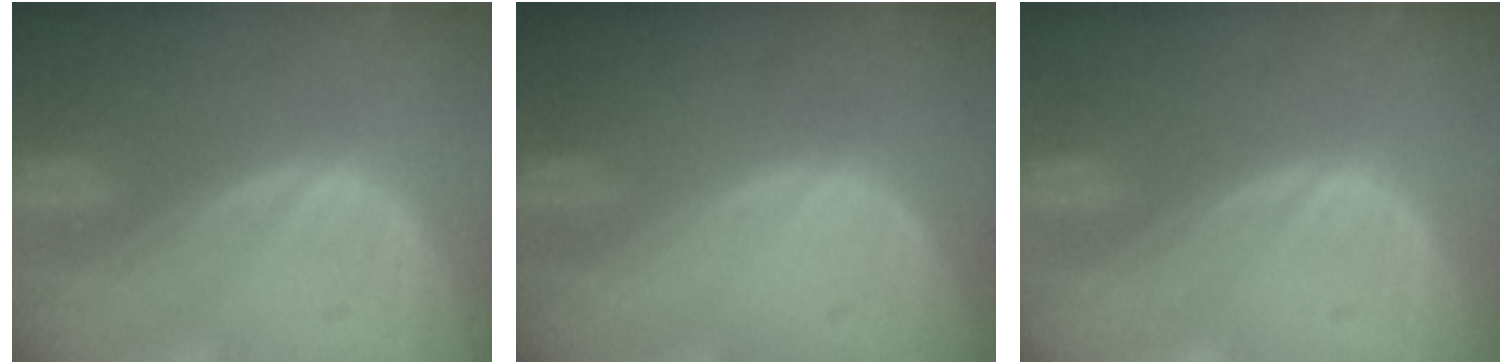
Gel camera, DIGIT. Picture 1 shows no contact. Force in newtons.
{"total": 0.0}
{"total": 0.5, "press": 0.1, "slide": 0.5}